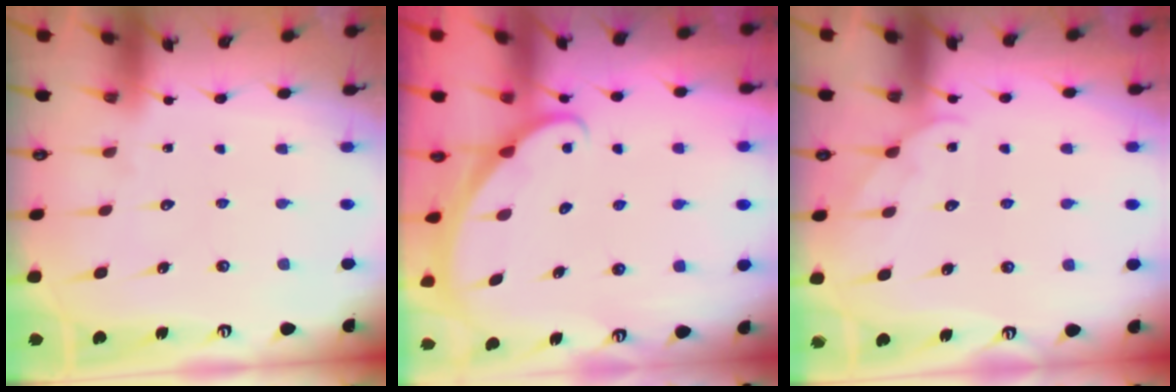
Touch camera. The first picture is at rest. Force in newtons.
{"total": 1.8, "press": 1.8, "slide": 0.1}
{"total": 3.5, "press": 3.5, "slide": 0.3}